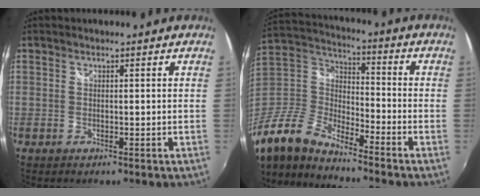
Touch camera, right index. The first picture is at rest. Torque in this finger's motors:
{"motor_torque": [0.31, -0.41, 0.28, 0.03]}